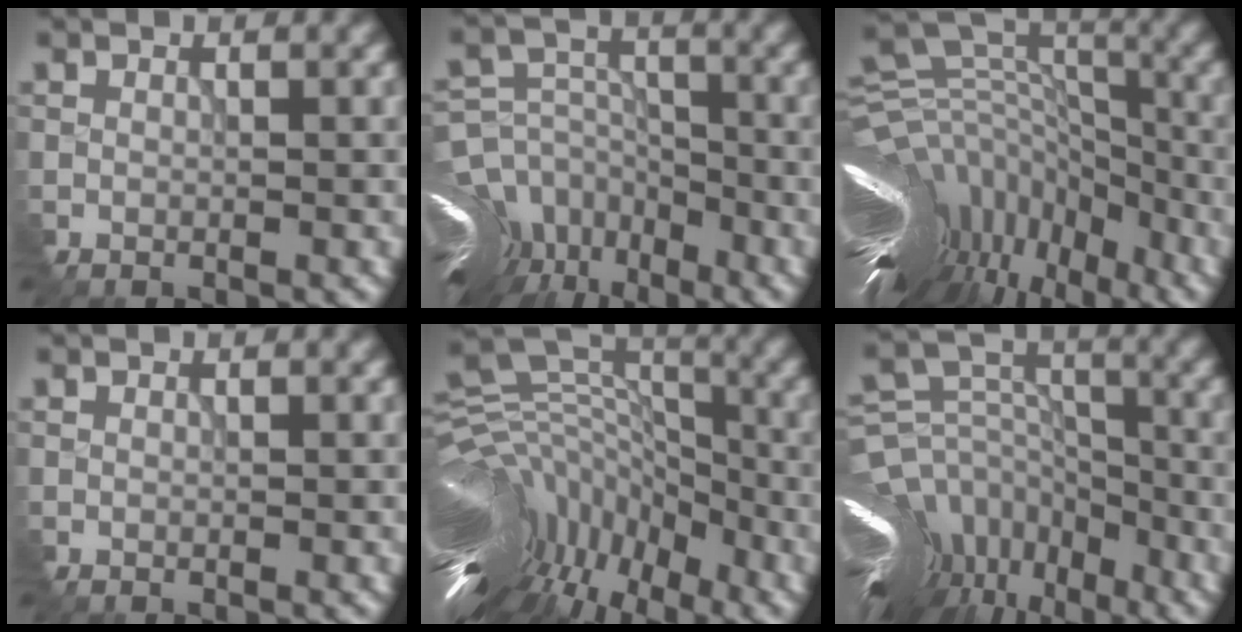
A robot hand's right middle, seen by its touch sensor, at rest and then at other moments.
{"total": 15.5, "force": [-10.4, 9.5, 6.3], "torque": [-0.145, -0.017, -0.151]}
{"total": 13.6, "force": [-5.8, 7.1, 10.1], "torque": [-0.193, 0.045, -0.049]}
{"total": 0.0}
{"total": 15.2, "force": [-7.0, 7.7, 11.1], "torque": [-0.201, 0.051, -0.083]}
{"total": 15.9, "force": [-11.2, 8.5, 7.5], "torque": [-0.145, 0.005, -0.141]}